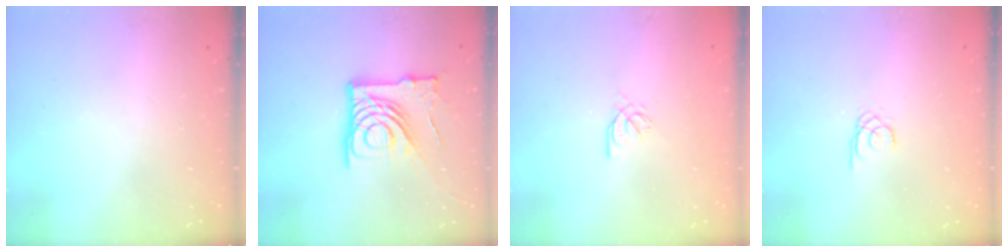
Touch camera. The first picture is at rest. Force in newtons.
{"total": 15.9, "press": 15.9, "slide": 1.7}
{"total": 3.5, "press": 3.5, "slide": 0.2}
{"total": 1.3, "press": 1.3, "slide": 0.1}